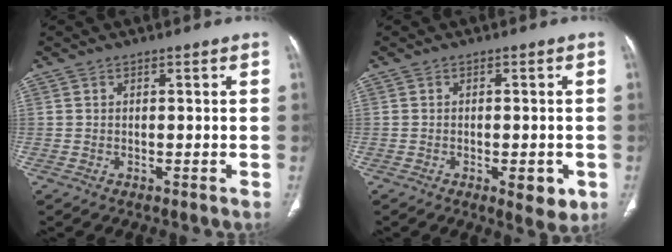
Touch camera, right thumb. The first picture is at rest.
{"total": 5.1, "force": [-1.8, 2.2, 4.2], "torque": [-0.039, -0.004, -0.017]}